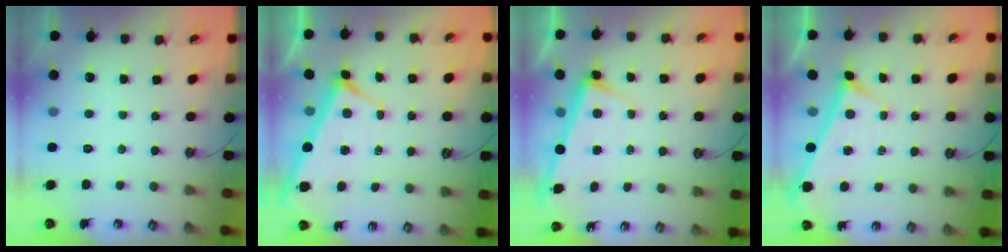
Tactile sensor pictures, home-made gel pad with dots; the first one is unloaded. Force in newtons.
{"total": 3.4, "press": 3.4, "slide": 0.5}
{"total": 2.6, "press": 2.4, "slide": 1.0}
{"total": 0.0}